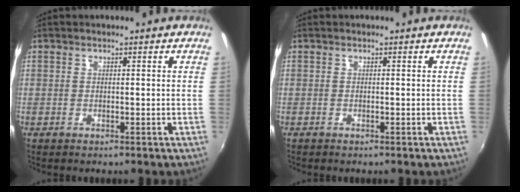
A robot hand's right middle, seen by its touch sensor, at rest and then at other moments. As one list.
[{"total": 0.0}]